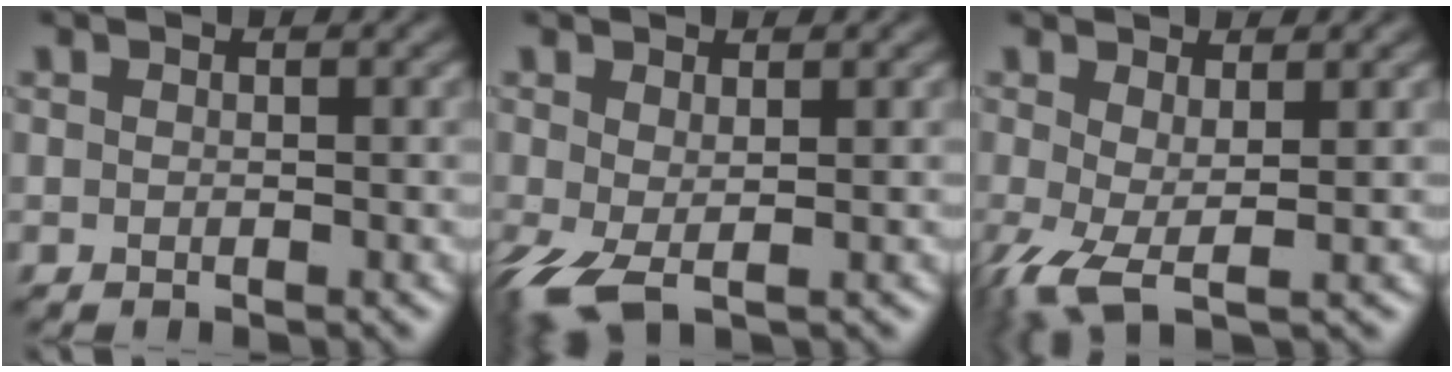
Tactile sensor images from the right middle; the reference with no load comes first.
{"total": 3.6, "force": [-0.6, 1.4, 3.2], "torque": [-0.081, -0.006, -0.014]}
{"total": 3.9, "force": [-0.5, 1.0, 3.7], "torque": [-0.084, -0.008, -0.015]}